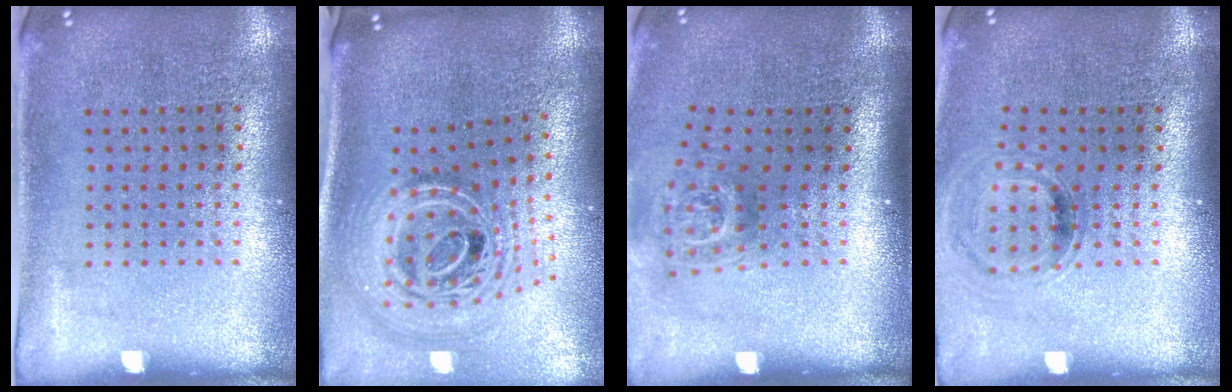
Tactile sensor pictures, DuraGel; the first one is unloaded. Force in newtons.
{"total": 3.0, "press": 2.0, "slide": 2.2}
{"total": 1.8, "press": 1.2, "slide": 1.3}
{"total": 0.9, "press": 0.8, "slide": 0.2}